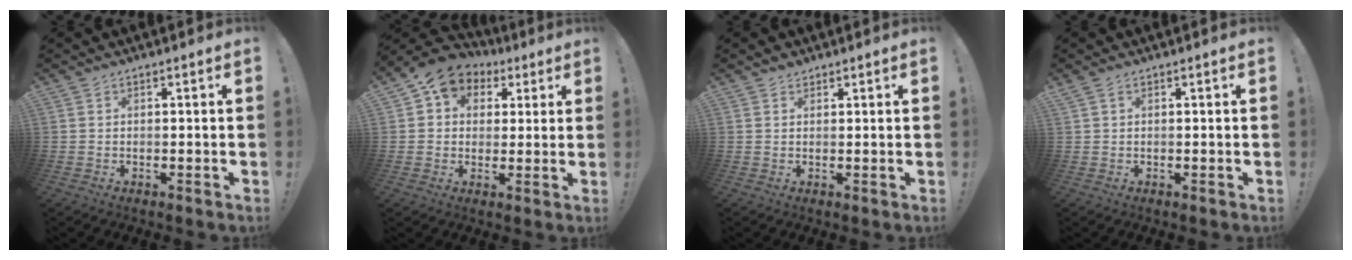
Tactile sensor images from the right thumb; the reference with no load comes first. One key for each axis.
{"total": 8.8, "fx": 3.8, "fy": 7.4, "fz": 3.0, "tx": -0.051, "ty": -0.015, "tz": 0.076}
{"total": 1.5, "fx": 1.4, "fy": 0.7, "fz": 0.2, "tx": 0.010, "ty": -0.009, "tz": 0.024}
{"total": 1.1, "fx": 0.6, "fy": 0.6, "fz": 0.8, "tx": -0.011, "ty": 0.000, "tz": 0.010}